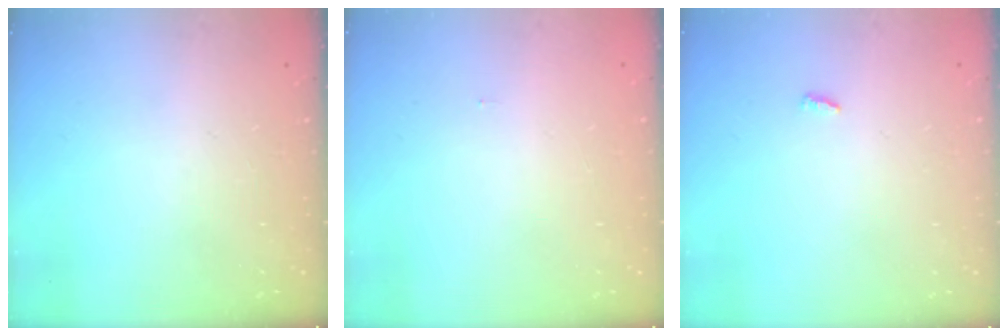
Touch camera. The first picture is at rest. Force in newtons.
{"total": 6.0, "press": 0.9, "slide": 5.9}
{"total": 2.7, "press": 2.7, "slide": 0.2}